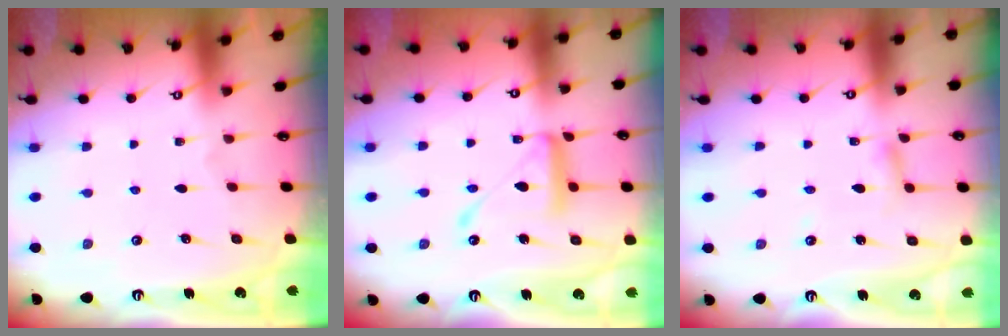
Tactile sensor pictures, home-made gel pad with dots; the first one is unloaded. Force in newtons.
{"total": 15.9, "press": 15.8, "slide": 1.4}
{"total": 3.3, "press": 3.3, "slide": 0.3}